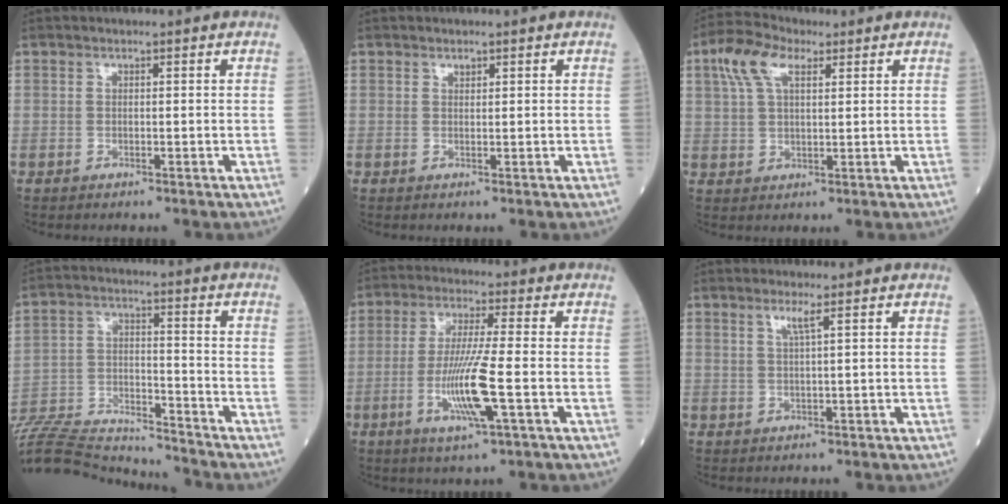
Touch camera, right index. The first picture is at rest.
{"total": 0.6, "force": [0.5, 0.2, 0.2], "torque": [-0.007, -0.001, 0.010]}
{"total": 7.2, "force": [3.4, 3.2, 5.4], "torque": [-0.125, 0.023, 0.066]}
{"total": 21.8, "force": [-20.7, 2.6, 6.2], "torque": [-0.163, -0.012, -0.334]}
{"total": 9.5, "force": [-2.6, -0.3, 9.1], "torque": [-0.185, -0.014, -0.049]}
{"total": 1.8, "force": [1.0, -0.5, 1.4], "torque": [-0.035, -0.002, 0.024]}